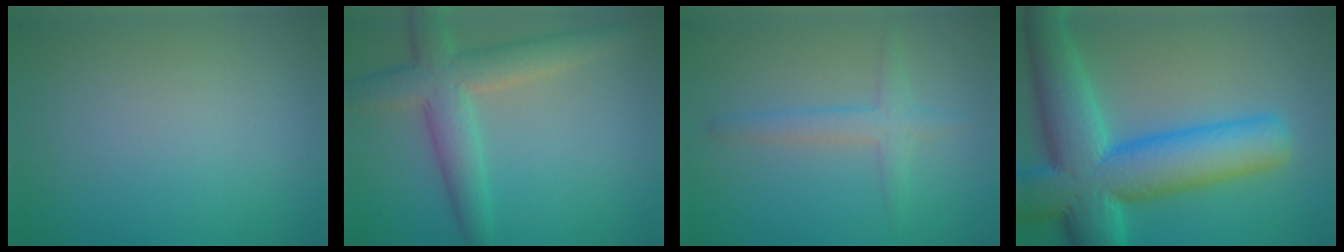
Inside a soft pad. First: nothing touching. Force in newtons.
{"total": 5.6, "press": 5.5, "slide": 0.2}
{"total": 2.3, "press": 2.3, "slide": 0.1}
{"total": 13.2, "press": 13.2, "slide": 0.6}